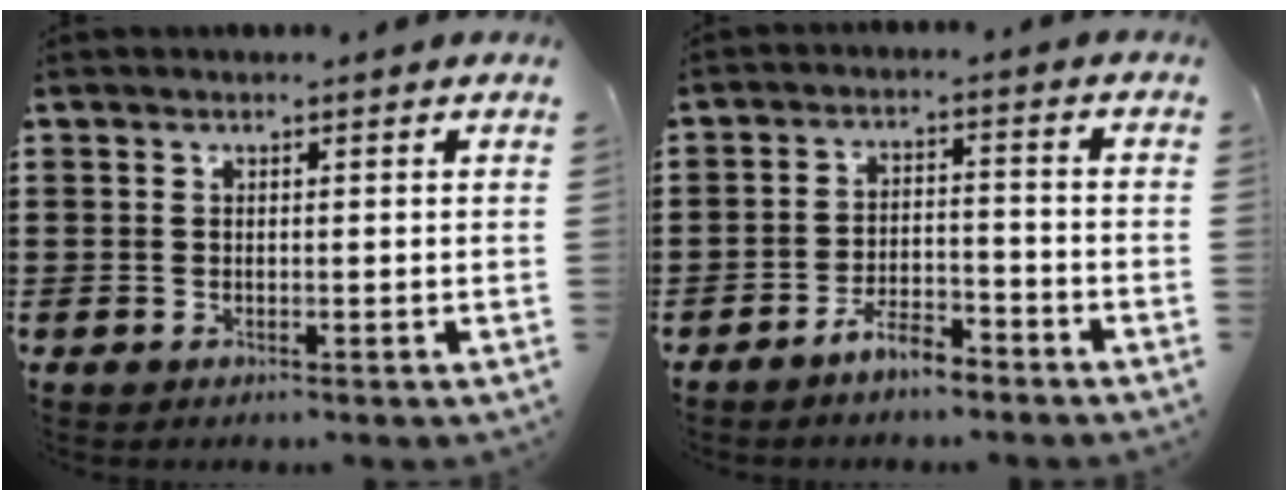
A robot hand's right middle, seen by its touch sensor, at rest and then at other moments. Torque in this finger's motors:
{"motor_torque": [1.52, -0.62, 0.14, 0.05]}